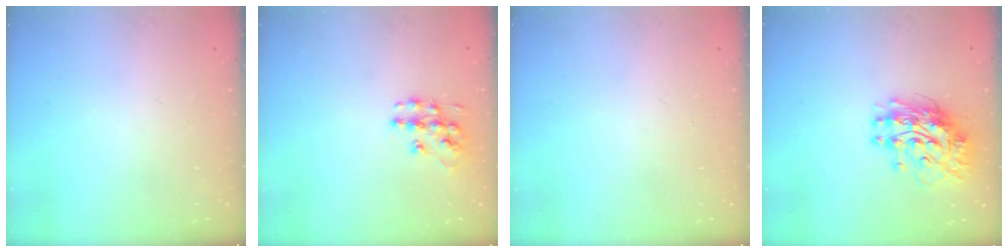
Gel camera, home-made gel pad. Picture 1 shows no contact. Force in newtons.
{"total": 10.0, "press": 10.0, "slide": 0.9}
{"total": 0.0}
{"total": 11.1, "press": 11.1, "slide": 1.0}